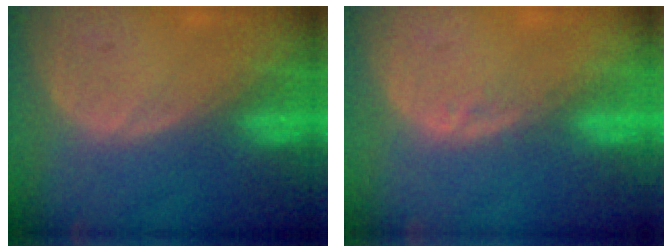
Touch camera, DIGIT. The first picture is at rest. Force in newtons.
{"total": 1.0, "press": 1.0, "slide": 0.2}